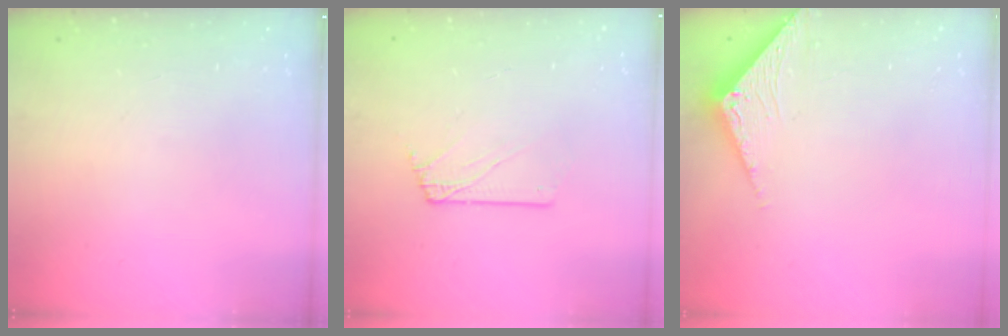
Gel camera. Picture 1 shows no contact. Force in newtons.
{"total": 2.3, "press": 2.3, "slide": 0.3}
{"total": 3.3, "press": 3.3, "slide": 0.2}